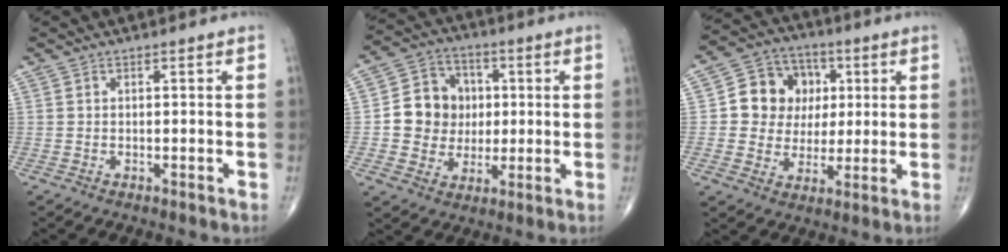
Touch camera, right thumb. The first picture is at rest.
{"total": 11.6, "force": [0.6, 10.5, 4.9], "torque": [-0.041, 0.016, 0.009]}
{"total": 12.2, "force": [2.0, 10.9, 5.0], "torque": [-0.034, 0.008, 0.033]}